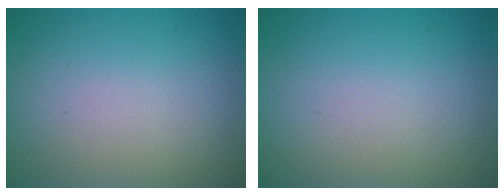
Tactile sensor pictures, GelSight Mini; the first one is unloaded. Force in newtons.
{"total": 0.0}